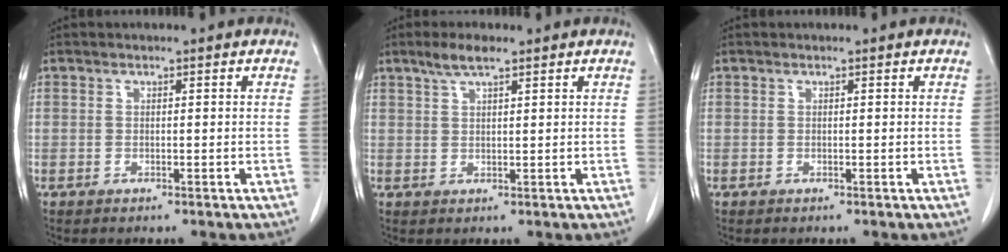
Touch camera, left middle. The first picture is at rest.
{"total": 3.3, "force": [2.3, -0.1, 2.4], "torque": [-0.059, 0.004, 0.048]}
{"total": 0.0}